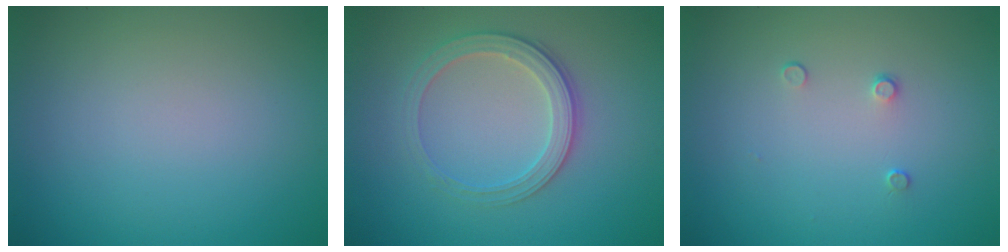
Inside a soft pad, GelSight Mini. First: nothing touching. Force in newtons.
{"total": 2.8, "press": 2.7, "slide": 0.7}
{"total": 0.8, "press": 0.4, "slide": 0.6}